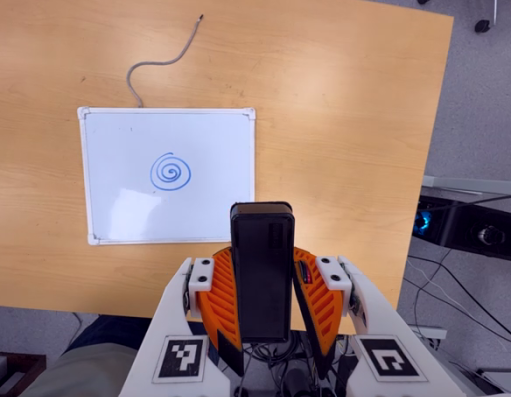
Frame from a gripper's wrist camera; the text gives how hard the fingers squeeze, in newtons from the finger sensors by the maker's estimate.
{"total": 8.6, "left": 7.5, "right": 9.7}